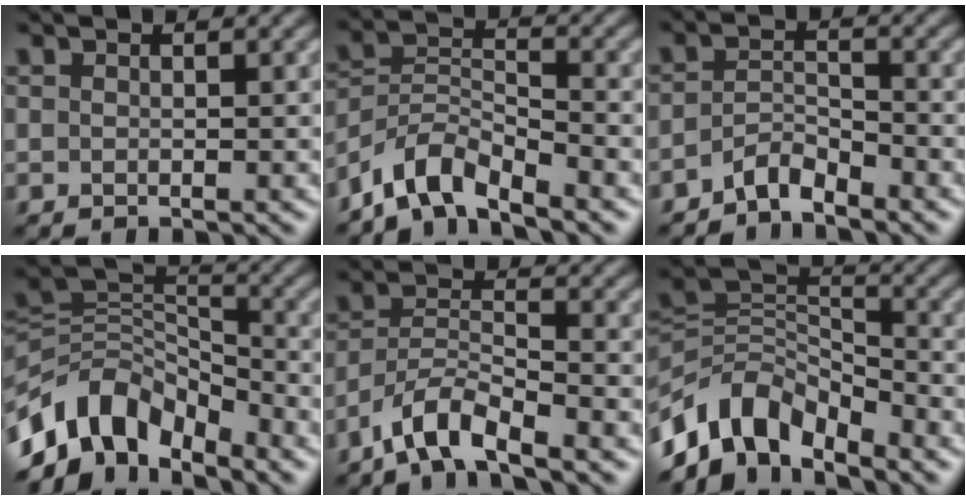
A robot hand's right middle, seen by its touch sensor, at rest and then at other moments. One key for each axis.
{"total": 5.1, "fx": -4.3, "fy": 1.6, "fz": 2.2, "tx": -0.035, "ty": 0.001, "tz": -0.092}
{"total": 2.7, "fx": -2.3, "fy": 0.7, "fz": 1.1, "tx": -0.020, "ty": 0.009, "tz": -0.049}
{"total": 8.8, "fx": -5.8, "fy": 4.9, "fz": 4.5, "tx": -0.066, "ty": 0.002, "tz": -0.117}
{"total": 4.6, "fx": -3.6, "fy": 1.0, "fz": 2.7, "tx": -0.048, "ty": 0.003, "tz": -0.079}
{"total": 7.9, "fx": -5.6, "fy": 4.1, "fz": 3.9, "tx": -0.055, "ty": -0.002, "tz": -0.113}